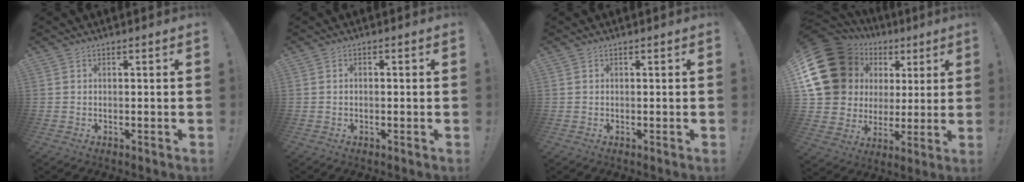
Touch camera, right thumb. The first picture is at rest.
{"total": 1.0, "force": [-0.5, 0.6, 0.6], "torque": [-0.018, 0.007, -0.009]}
{"total": 0.0}
{"total": 21.1, "force": [8.1, 16.1, 10.9], "torque": [-0.181, -0.045, 0.191]}